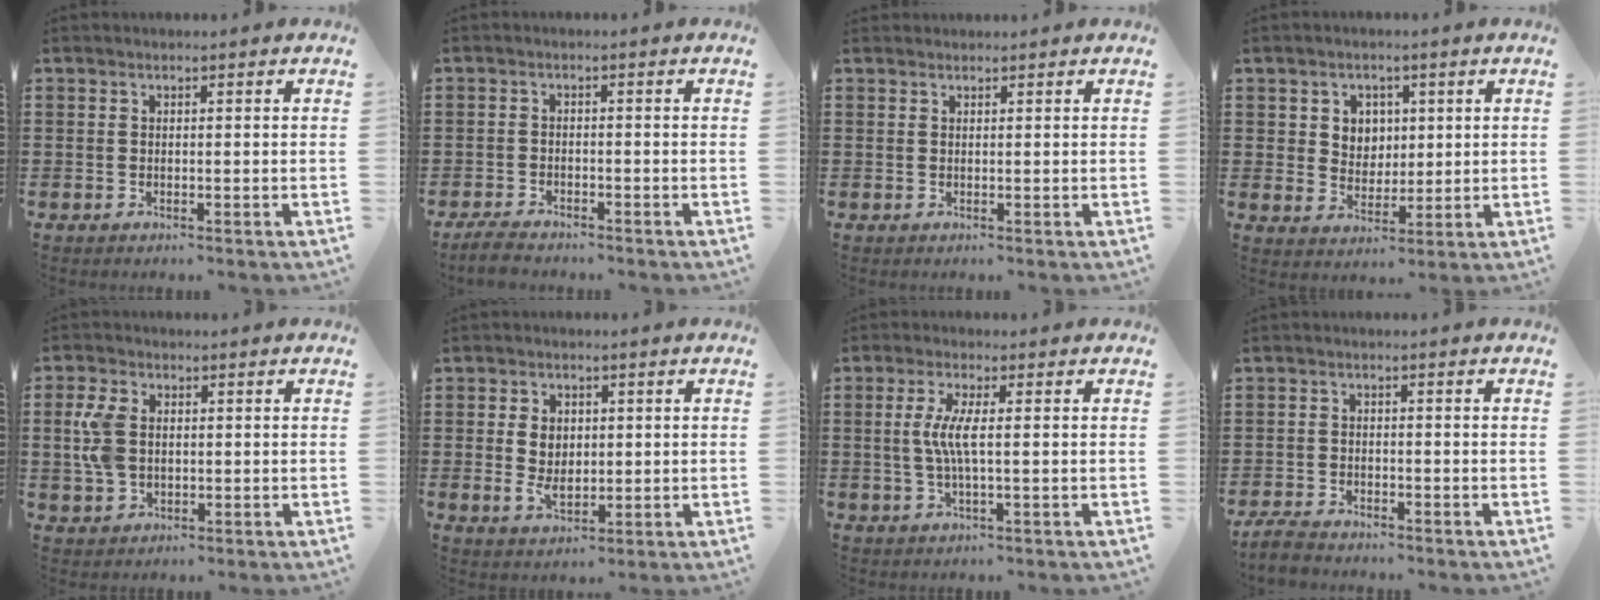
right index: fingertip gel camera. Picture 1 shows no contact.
{"total": 2.5, "force": [-2.4, 0.3, 0.6], "torque": [-0.022, -0.002, -0.050]}
{"total": 0.6, "force": [0.5, 0.1, -0.1], "torque": [0.003, 0.002, 0.010]}
{"total": 4.2, "force": [1.5, 3.9, 0.8], "torque": [-0.027, 0.011, 0.024]}
{"total": 5.9, "force": [0.6, 3.9, 4.4], "torque": [-0.123, 0.004, 0.002]}
{"total": 4.7, "force": [0.3, 3.3, 3.3], "torque": [-0.070, 0.007, 0.000]}
{"total": 4.7, "force": [0.1, 0.4, 4.7], "torque": [-0.109, -0.012, -0.009]}
{"total": 2.8, "force": [-2.7, 0.4, 0.7], "torque": [-0.022, -0.001, -0.057]}